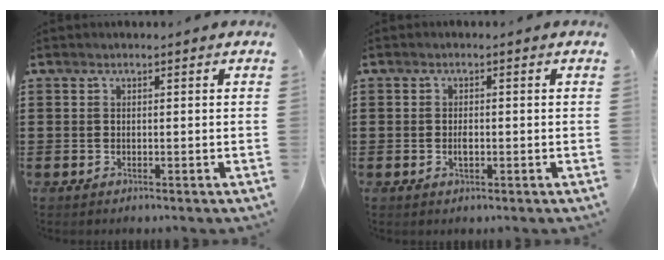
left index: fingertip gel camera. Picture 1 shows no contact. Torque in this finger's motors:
{"motor_torque": [0.30, 0.07, 0.05, 0.04]}